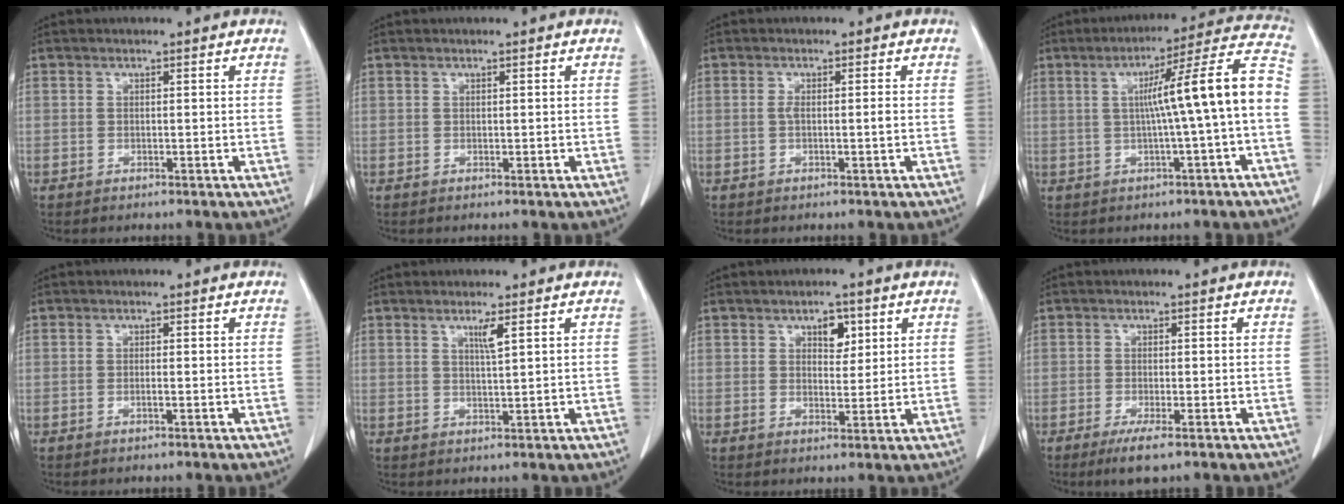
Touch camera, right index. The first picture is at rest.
{"total": 0.0}
{"total": 1.6, "force": [-0.2, 0.1, 1.6], "torque": [-0.031, 0.000, -0.003]}
{"total": 12.8, "force": [-0.4, -1.0, 12.8], "torque": [-0.177, 0.030, -0.007]}
{"total": 0.5, "force": [-0.3, -0.1, 0.5], "torque": [-0.010, 0.000, -0.005]}
{"total": 2.3, "force": [1.3, -0.2, 1.9], "torque": [-0.038, -0.004, 0.026]}
{"total": 3.6, "force": [1.8, 2.1, 2.3], "torque": [-0.032, 0.001, 0.030]}
{"total": 3.6, "force": [-2.2, 0.4, 2.7], "torque": [-0.051, -0.010, -0.035]}